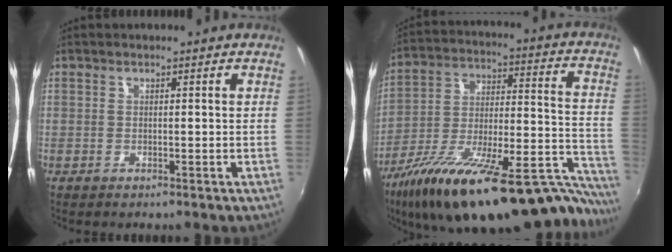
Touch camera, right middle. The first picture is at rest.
{"total": 33.2, "force": [-24.6, 8.9, 20.5], "torque": [-0.283, -0.025, -0.362]}